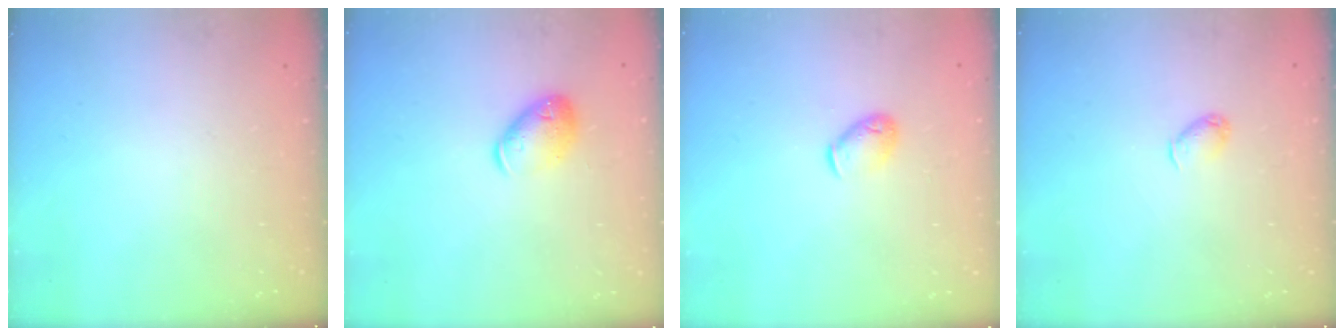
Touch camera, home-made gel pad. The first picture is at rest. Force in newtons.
{"total": 9.7, "press": 9.5, "slide": 1.6}
{"total": 6.4, "press": 6.2, "slide": 1.2}
{"total": 3.6, "press": 3.5, "slide": 0.8}